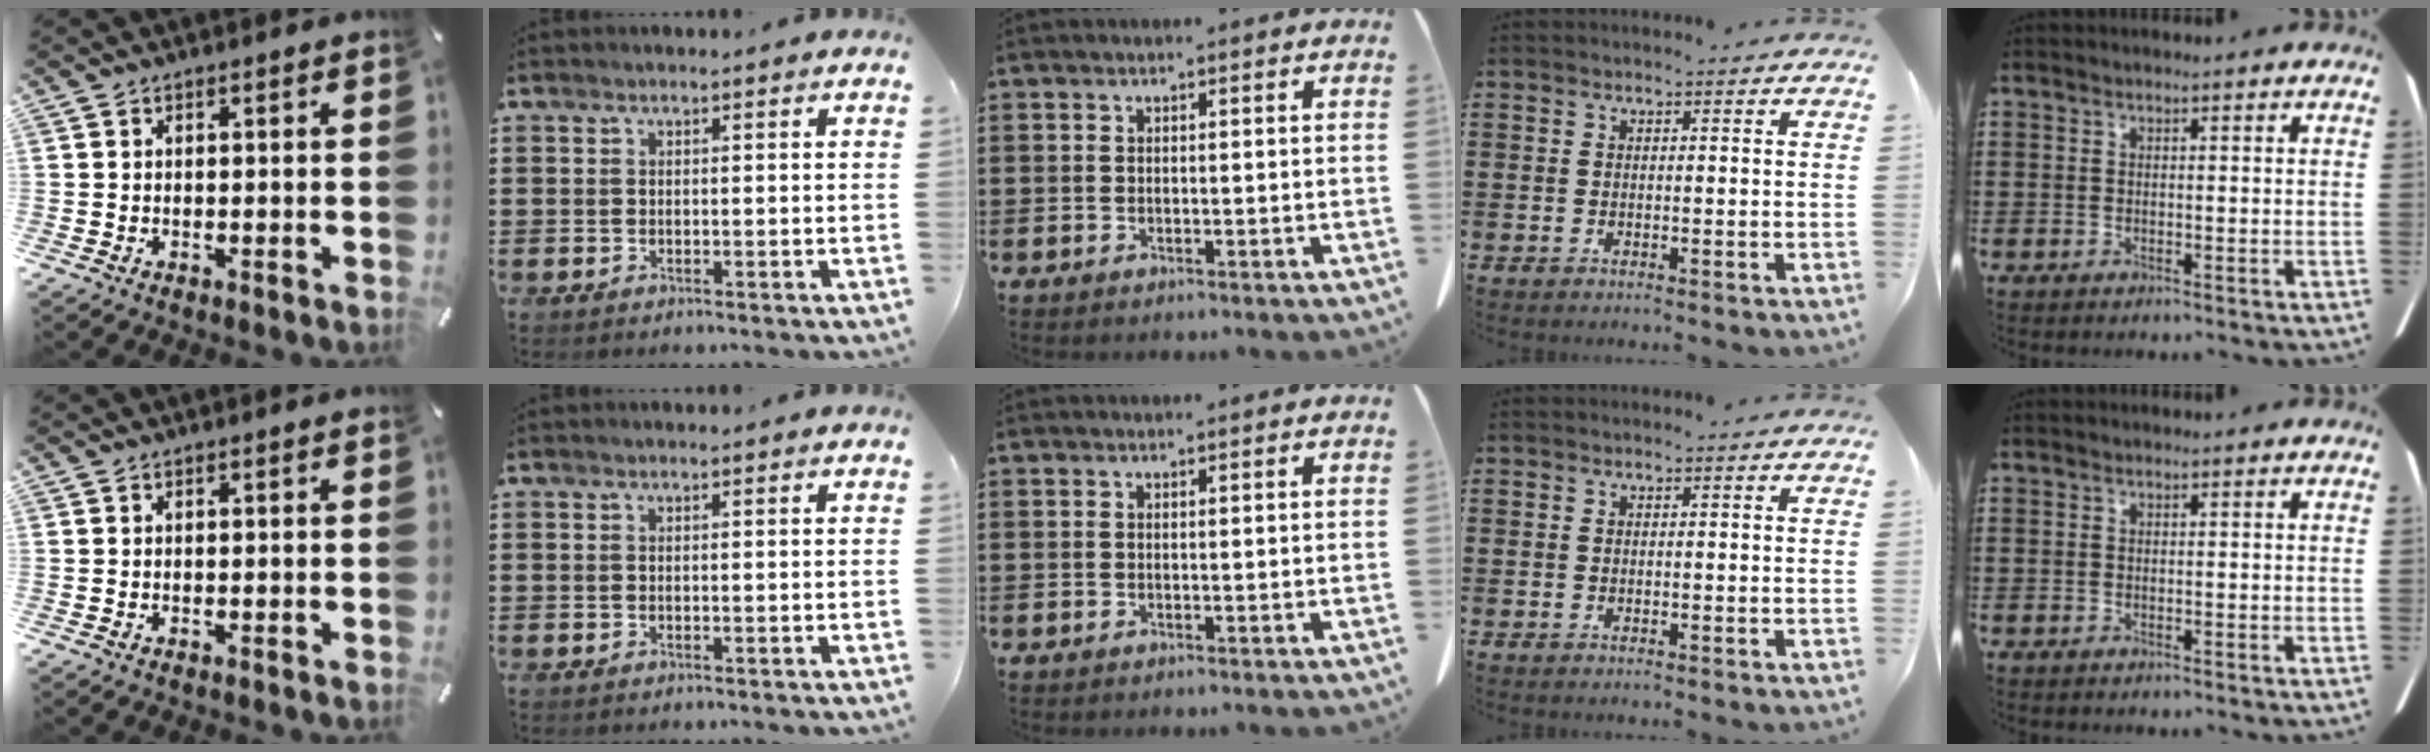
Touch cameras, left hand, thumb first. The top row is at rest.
{}